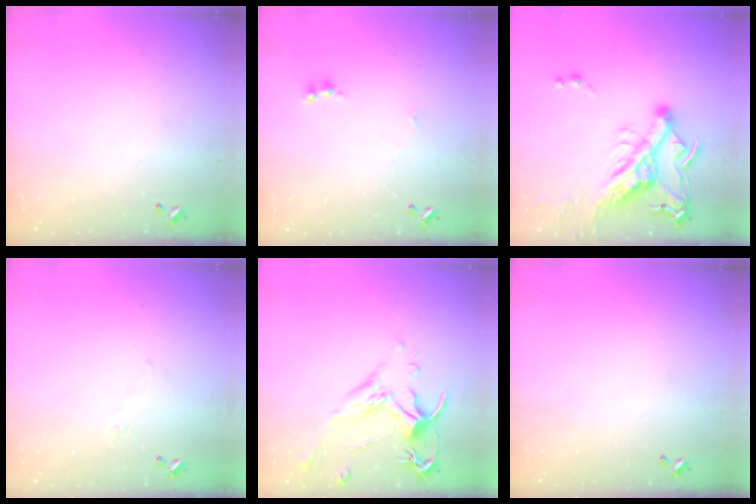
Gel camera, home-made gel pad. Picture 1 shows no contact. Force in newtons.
{"total": 1.6, "press": 1.6, "slide": 0.2}
{"total": 14.9, "press": 14.7, "slide": 2.3}
{"total": 2.0, "press": 1.9, "slide": 0.5}
{"total": 1.5, "press": 1.0, "slide": 1.1}
{"total": 0.0}